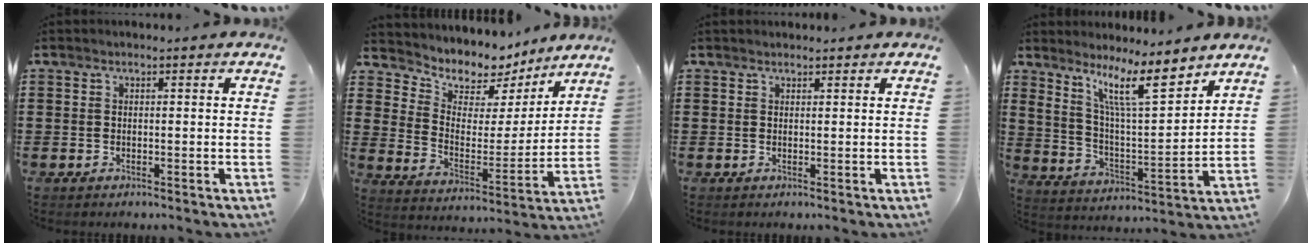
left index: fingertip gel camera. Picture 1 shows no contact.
{"total": 6.6, "force": [5.9, 2.9, 0.5], "torque": [-0.046, -0.048, 0.102]}
{"total": 0.7, "force": [0.7, 0.2, -0.1], "torque": [-0.001, 0.000, 0.015]}
{"total": 11.0, "force": [7.9, 1.8, 7.4], "torque": [-0.150, -0.037, 0.133]}